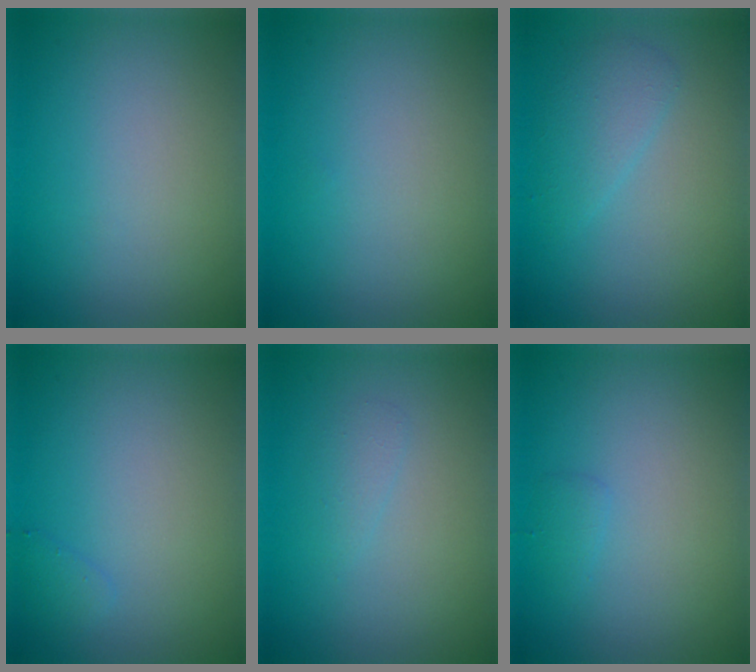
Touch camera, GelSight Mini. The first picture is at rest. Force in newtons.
{"total": 0.0}
{"total": 2.2, "press": 2.2, "slide": 0.1}
{"total": 0.8, "press": 0.8, "slide": 0.1}
{"total": 1.0, "press": 1.0, "slide": 0.0}
{"total": 0.8, "press": 0.8, "slide": 0.0}